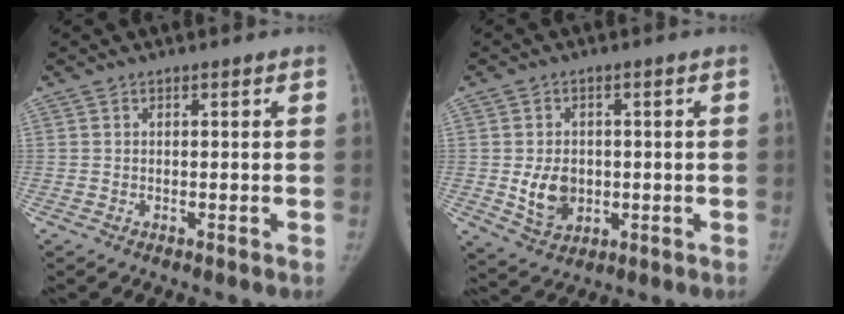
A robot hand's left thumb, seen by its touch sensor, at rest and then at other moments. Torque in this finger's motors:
{"motor_torque": [0.20, 1.46, 0.63, -0.74, 0.26]}